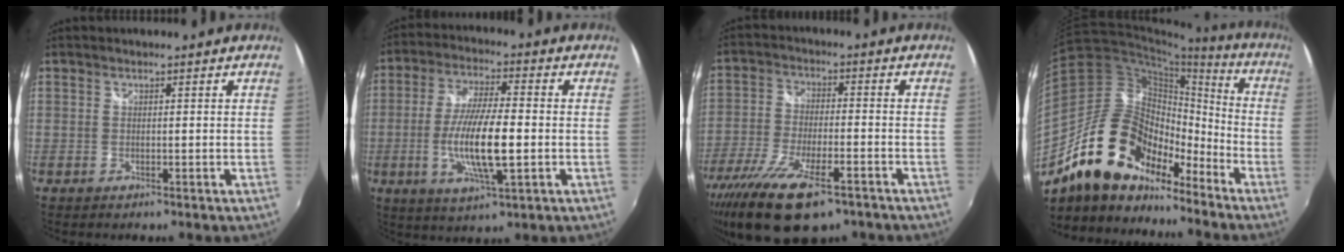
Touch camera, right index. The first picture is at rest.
{"total": 12.7, "force": [-2.5, 2.6, 12.2], "torque": [-0.237, -0.010, -0.048]}
{"total": 18.4, "force": [-12.0, 6.6, 12.3], "torque": [-0.261, -0.061, -0.208]}
{"total": 20.0, "force": [-14.2, 10.4, 9.6], "torque": [-0.178, 0.014, -0.248]}